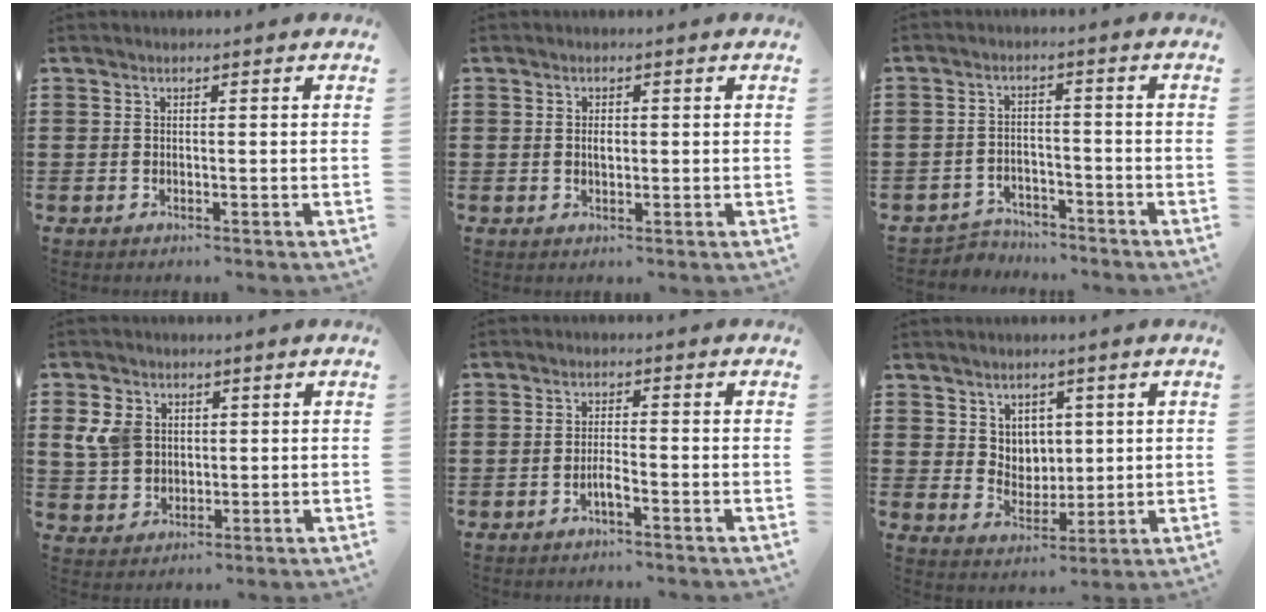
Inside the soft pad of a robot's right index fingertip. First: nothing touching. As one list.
[{"total": 1.5, "force": [0.0, 0.6, 1.4], "torque": [-0.029, 0.003, -0.002]}, {"total": 3.4, "force": [-3.3, 0.9, -0.1], "torque": [-0.007, 0.004, -0.071]}, {"total": 5.6, "force": [1.4, 4.7, 2.7], "torque": [-0.091, 0.010, 0.020]}, {"total": 2.2, "force": [-1.3, 0.2, 1.7], "torque": [-0.030, -0.001, -0.024]}, {"total": 4.6, "force": [2.6, 3.7, 0.6], "torque": [-0.025, -0.001, 0.046]}]